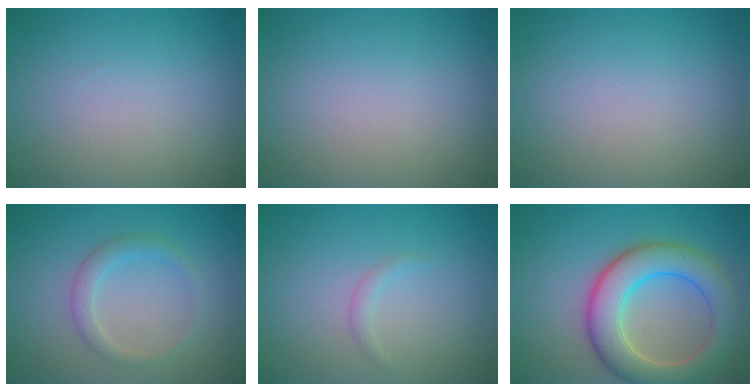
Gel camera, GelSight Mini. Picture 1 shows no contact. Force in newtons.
{"total": 0.0}
{"total": 0.0}
{"total": 2.0, "press": 2.0, "slide": 0.1}
{"total": 0.9, "press": 0.9, "slide": 0.0}
{"total": 7.4, "press": 7.4, "slide": 0.5}